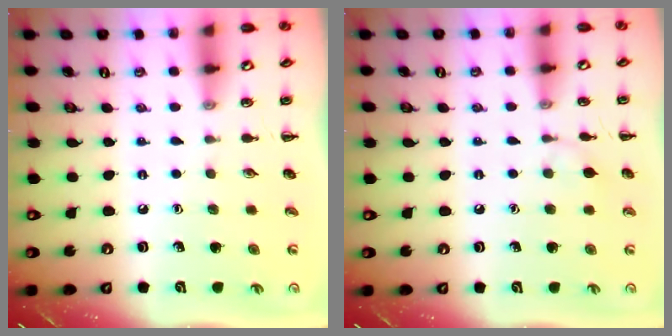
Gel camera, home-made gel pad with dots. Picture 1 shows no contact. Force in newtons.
{"total": 4.7, "press": 4.3, "slide": 1.8}